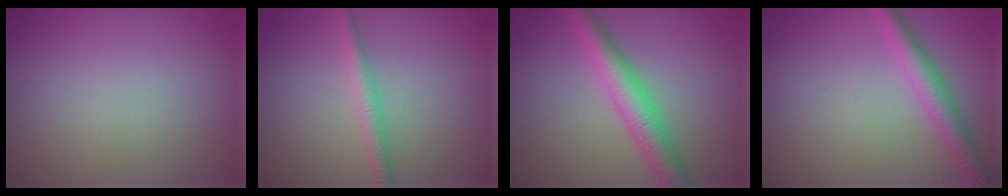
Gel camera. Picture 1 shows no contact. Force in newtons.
{"total": 2.2, "press": 2.2, "slide": 0.1}
{"total": 5.1, "press": 5.1, "slide": 0.1}
{"total": 3.5, "press": 3.5, "slide": 0.0}